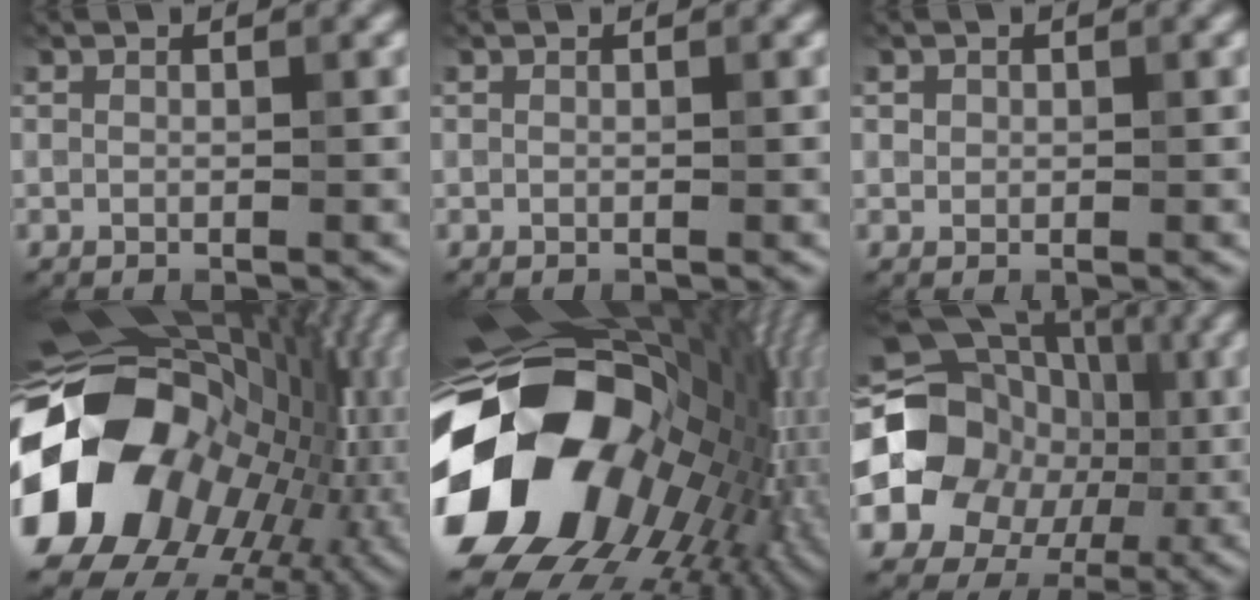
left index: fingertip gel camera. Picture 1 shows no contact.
{"total": 0.0}
{"total": 0.7, "force": [0.3, 0.6, 0.1], "torque": [0.003, -0.003, 0.004]}
{"total": 21.4, "force": [-3.2, 16.6, 13.2], "torque": [-0.287, -0.043, -0.044]}
{"total": 21.0, "force": [-1.8, 15.2, 14.3], "torque": [-0.296, -0.045, -0.011]}
{"total": 17.3, "force": [-1.6, 15.6, 7.2], "torque": [-0.152, 0.003, -0.052]}